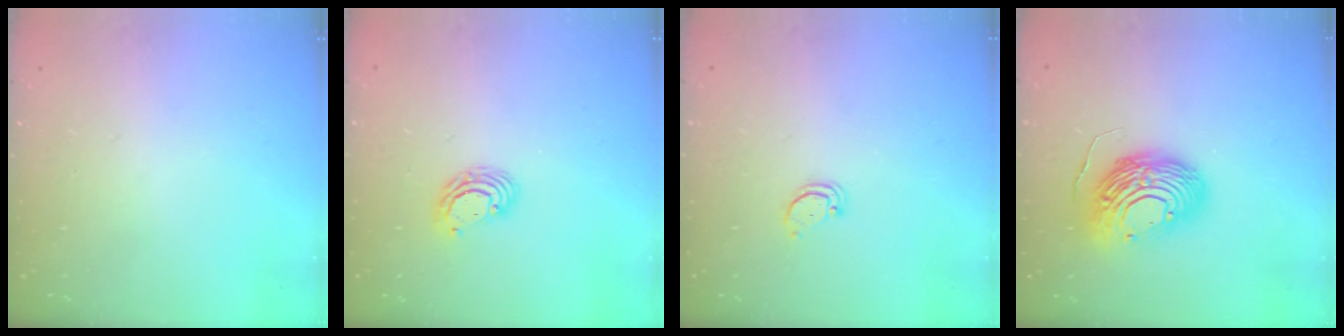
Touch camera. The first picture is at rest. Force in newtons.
{"total": 5.6, "press": 5.6, "slide": 0.3}
{"total": 2.0, "press": 2.0, "slide": 0.2}
{"total": 14.7, "press": 14.7, "slide": 1.3}